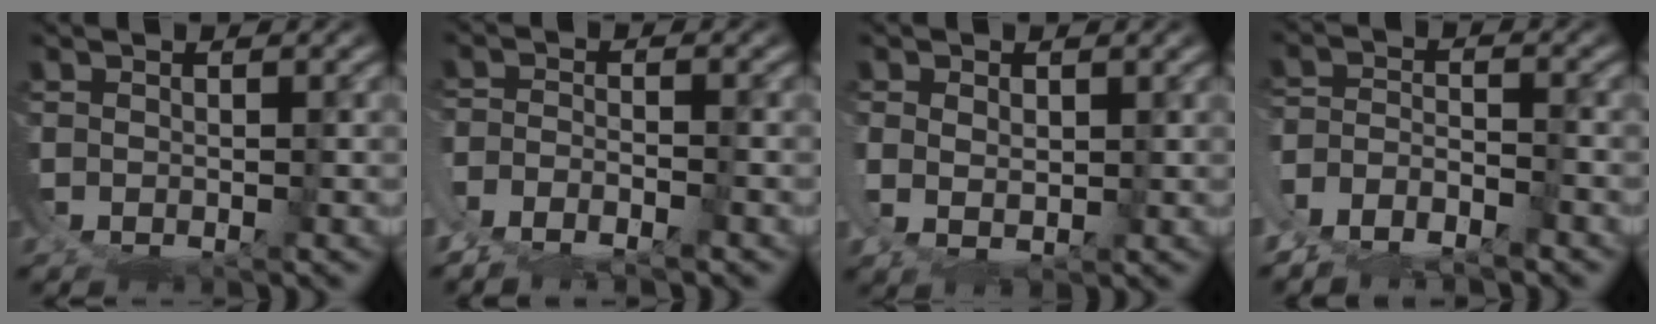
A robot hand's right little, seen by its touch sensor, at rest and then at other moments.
{"total": 2.8, "force": [-2.4, 0.3, 1.4], "torque": [-0.024, -0.007, -0.039]}
{"total": 2.6, "force": [0.8, 1.4, 2.1], "torque": [-0.046, -0.016, 0.026]}
{"total": 4.2, "force": [-2.8, 2.5, 1.9], "torque": [-0.028, -0.005, -0.053]}